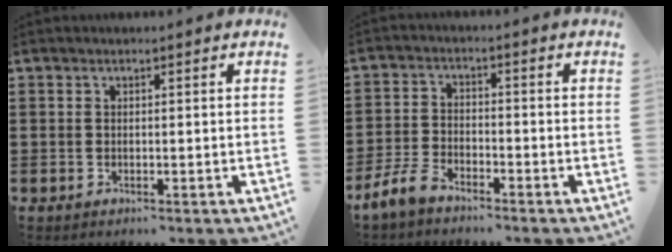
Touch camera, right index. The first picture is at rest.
{"total": 4.4, "force": [-3.7, 1.3, 2.1], "torque": [-0.064, 0.001, -0.078]}